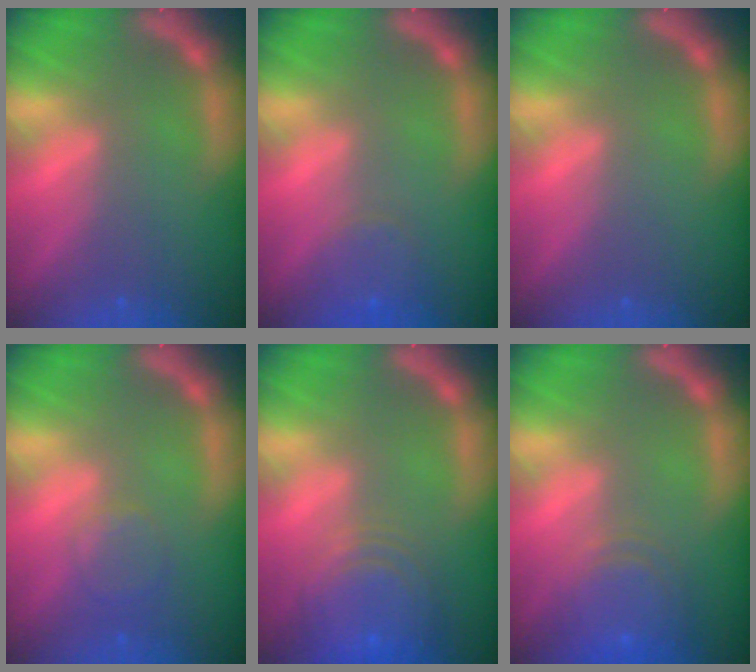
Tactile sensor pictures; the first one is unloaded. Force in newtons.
{"total": 2.4}
{"total": 0.0}
{"total": 2.4}
{"total": 8.5}
{"total": 6.1}